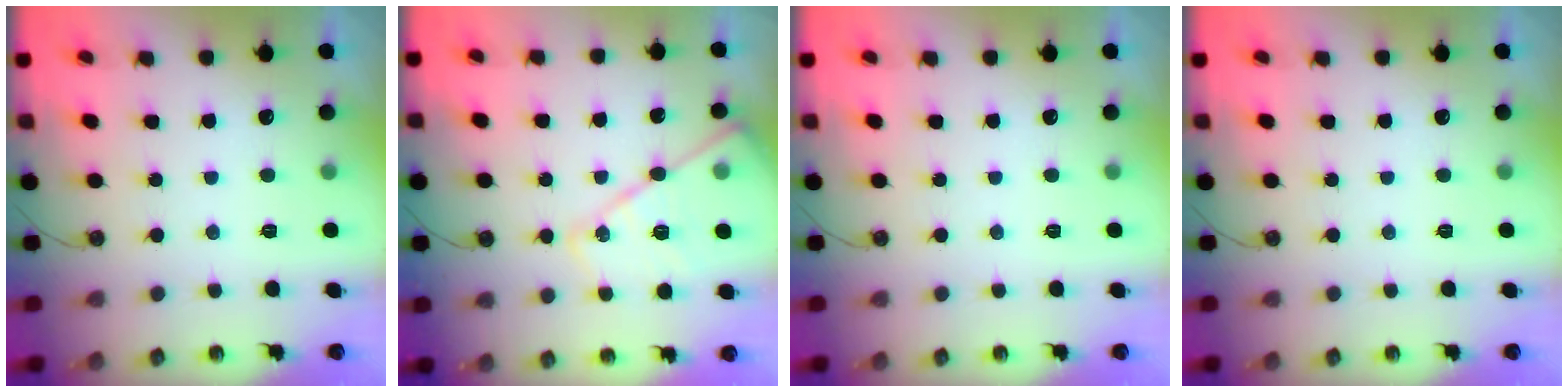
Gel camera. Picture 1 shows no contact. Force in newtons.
{"total": 16.0, "press": 15.9, "slide": 1.5}
{"total": 0.0}
{"total": 0.0}